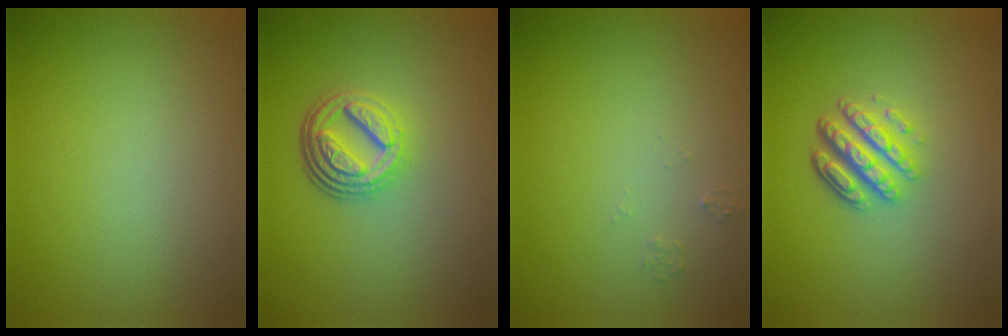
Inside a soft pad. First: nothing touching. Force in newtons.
{"total": 4.9, "press": 3.5, "slide": 3.4}
{"total": 0.7, "press": 0.7, "slide": 0.1}
{"total": 4.6, "press": 3.4, "slide": 3.1}